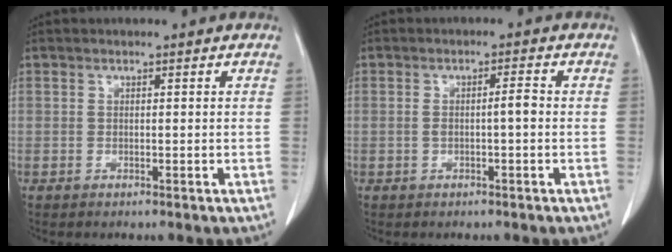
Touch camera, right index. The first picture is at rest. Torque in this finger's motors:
{"motor_torque": [0.19, -0.01, 0.10, 0.03]}